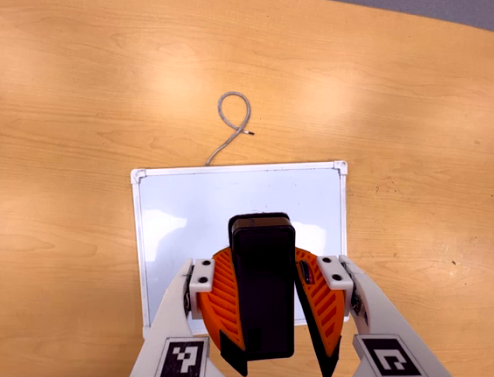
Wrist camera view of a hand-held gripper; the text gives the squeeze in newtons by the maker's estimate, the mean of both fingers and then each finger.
{"total": 8.9, "left": 9.5, "right": 8.3}